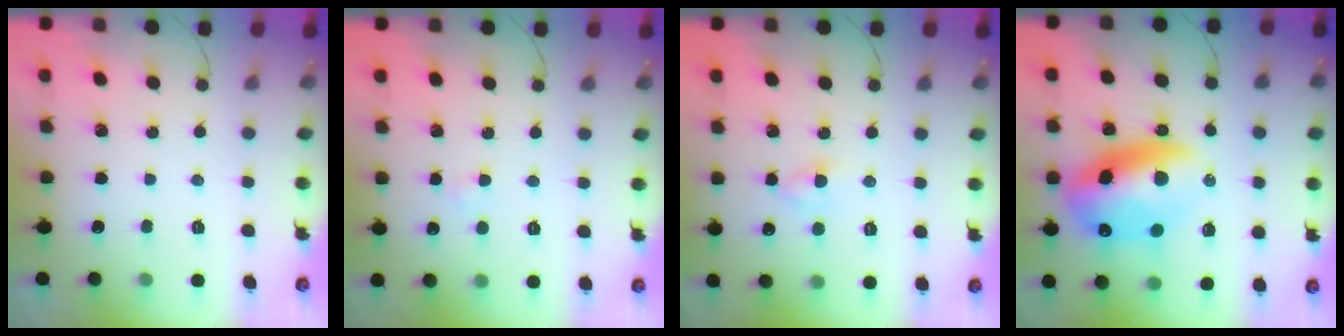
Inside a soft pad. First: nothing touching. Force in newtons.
{"total": 1.2, "press": 1.0, "slide": 0.6}
{"total": 3.7, "press": 3.5, "slide": 1.3}
{"total": 17.4, "press": 16.9, "slide": 4.2}